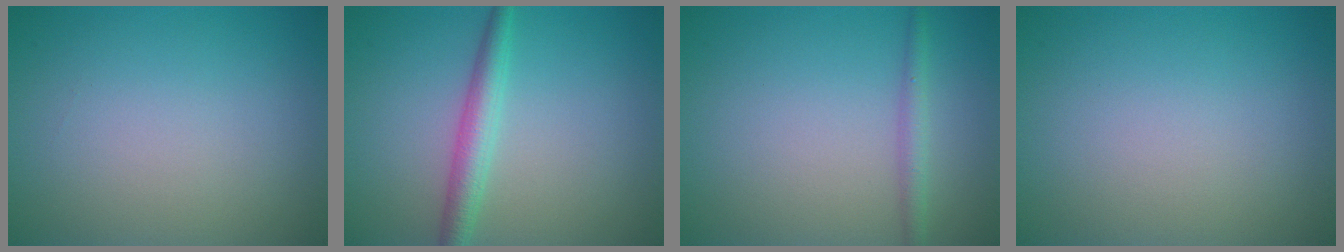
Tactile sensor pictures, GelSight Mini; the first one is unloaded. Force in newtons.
{"total": 2.9, "press": 2.9, "slide": 0.1}
{"total": 1.6, "press": 1.6, "slide": 0.1}
{"total": 0.0}